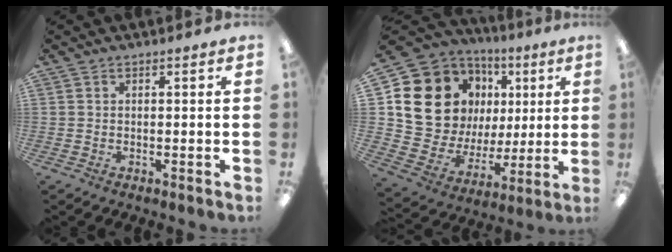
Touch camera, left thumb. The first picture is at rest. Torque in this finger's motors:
{"motor_torque": [1.81, 3.18, 0.36, -0.35, 0.25]}